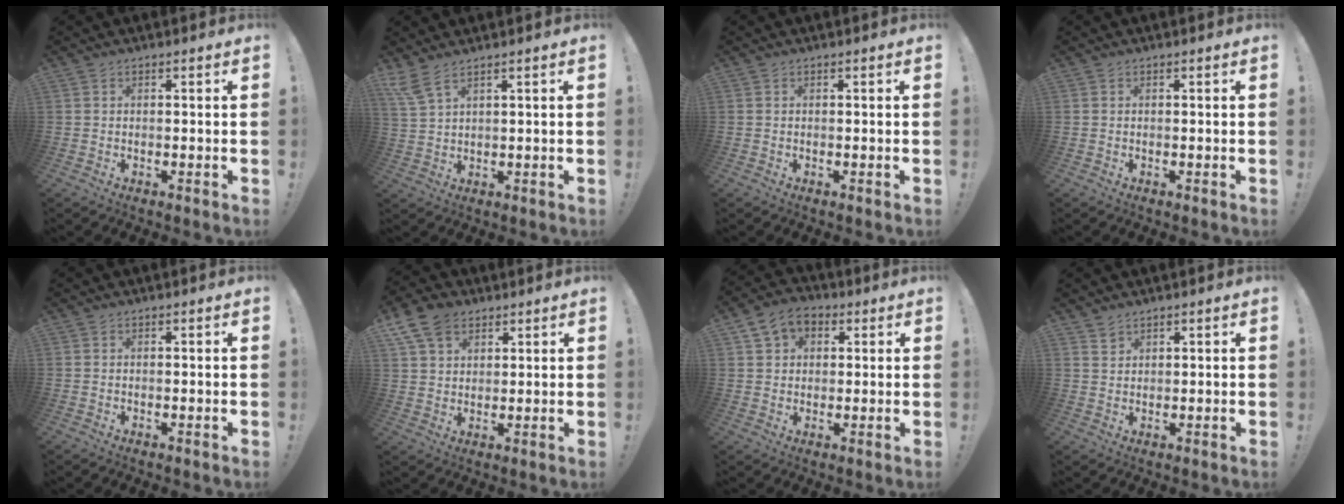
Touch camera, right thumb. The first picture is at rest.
{"total": 4.9, "force": [3.6, 0.9, 3.3], "torque": [-0.074, -0.013, 0.070]}
{"total": 0.0}
{"total": 0.0}
{"total": 0.0}
{"total": 9.9, "force": [5.7, 6.6, 4.6], "torque": [-0.085, -0.018, 0.115]}
{"total": 7.9, "force": [3.3, 6.2, 3.5], "torque": [-0.060, -0.005, 0.069]}
{"total": 2.2, "force": [1.9, 1.1, 0.4], "torque": [0.009, -0.019, 0.032]}